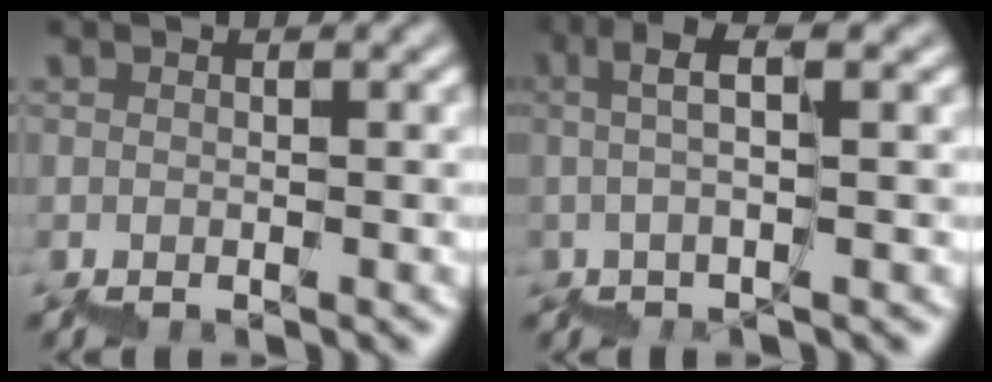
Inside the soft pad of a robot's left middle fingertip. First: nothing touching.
{"total": 3.4, "force": [1.0, 0.7, 3.2], "torque": [-0.059, 0.010, 0.018]}